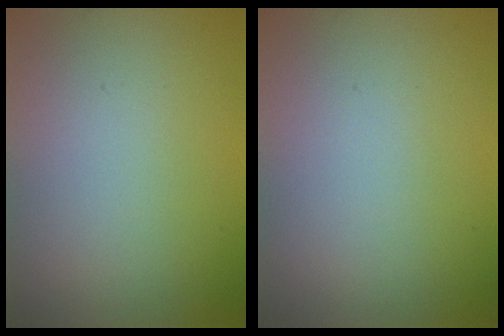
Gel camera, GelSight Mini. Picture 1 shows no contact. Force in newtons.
{"total": 0.0}